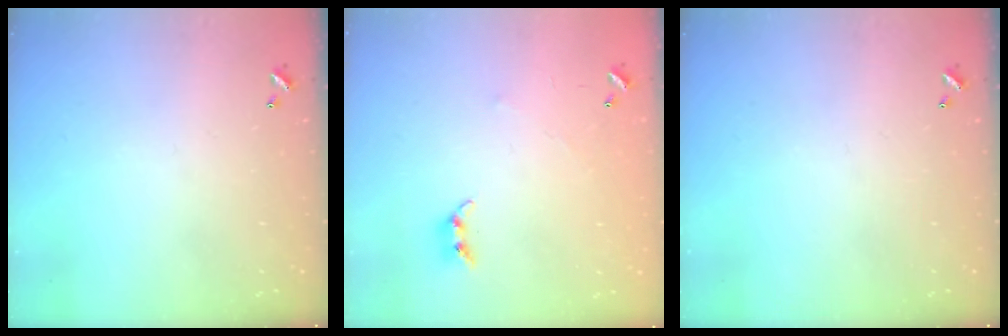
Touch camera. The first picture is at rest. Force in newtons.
{"total": 5.0, "press": 4.9, "slide": 0.2}
{"total": 0.0}